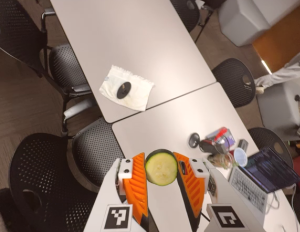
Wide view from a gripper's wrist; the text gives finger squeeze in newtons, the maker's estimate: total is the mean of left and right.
{"total": 8.9, "left": 8.9, "right": 9.0}